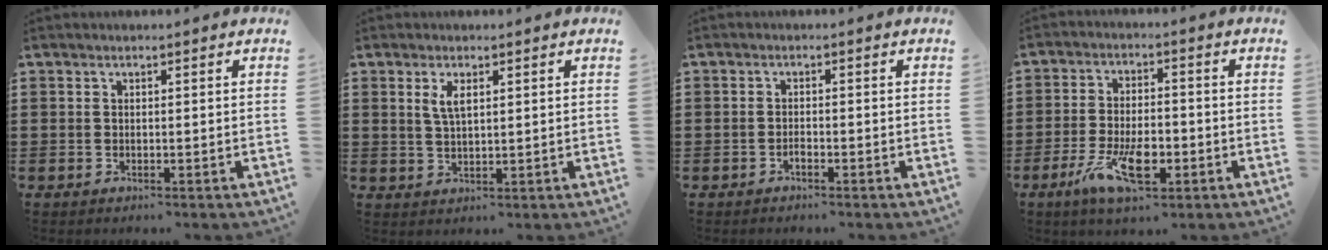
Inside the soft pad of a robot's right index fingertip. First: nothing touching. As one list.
[{"total": 3.0, "force": [1.2, 1.1, 2.5], "torque": [-0.054, 0.005, 0.020]}, {"total": 0.9, "force": [-0.8, 0.2, 0.4], "torque": [-0.011, -0.002, -0.014]}, {"total": 9.1, "force": [-3.8, 3.9, 7.3], "torque": [-0.153, -0.004, -0.065]}]